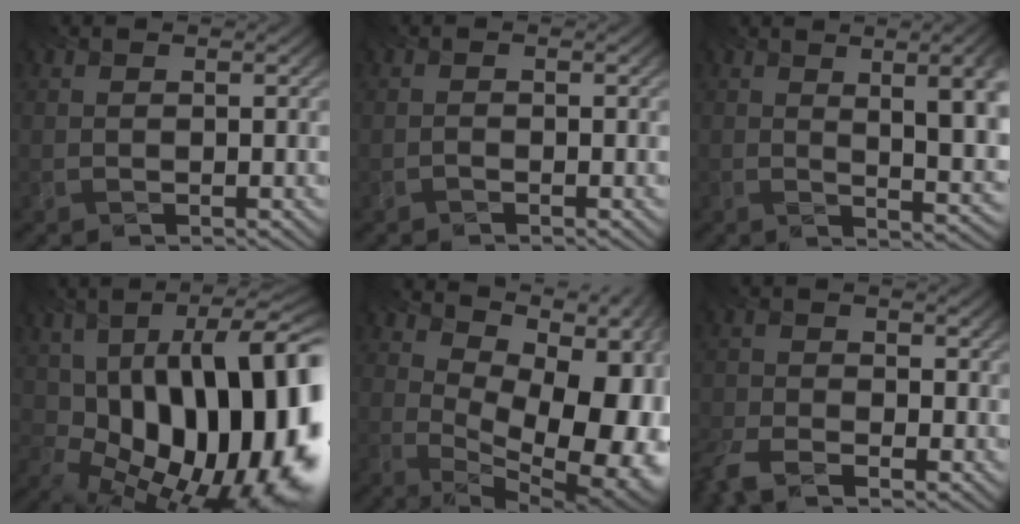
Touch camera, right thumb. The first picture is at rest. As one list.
[{"total": 0.7, "force": [-0.7, 0.1, 0.1], "torque": [-0.005, -0.001, -0.016]}, {"total": 12.7, "force": [3.8, 4.9, 11.1], "torque": [-0.141, 0.025, 0.044]}, {"total": 20.1, "force": [-0.8, 10.2, 17.2], "torque": [-0.234, 0.004, -0.020]}, {"total": 13.5, "force": [2.4, 7.0, 11.3], "torque": [-0.146, 0.008, 0.042]}, {"total": 5.4, "force": [-3.9, 2.9, 2.3], "torque": [-0.069, -0.020, -0.084]}]